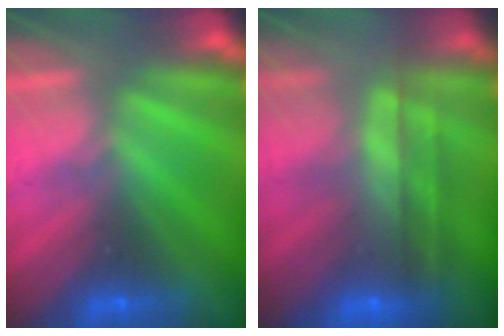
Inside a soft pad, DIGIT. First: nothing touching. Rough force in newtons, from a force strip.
{"total": 8.7}